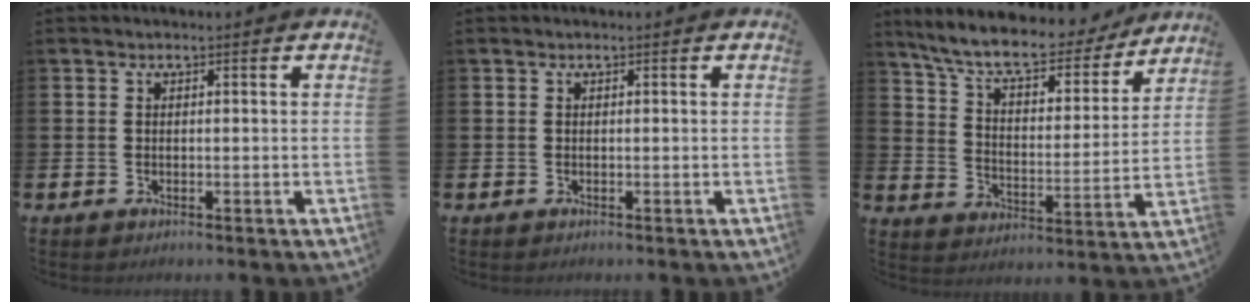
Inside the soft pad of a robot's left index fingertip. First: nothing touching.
{"total": 0.0}
{"total": 9.5, "force": [8.6, 2.1, 3.5], "torque": [-0.102, -0.054, 0.148]}